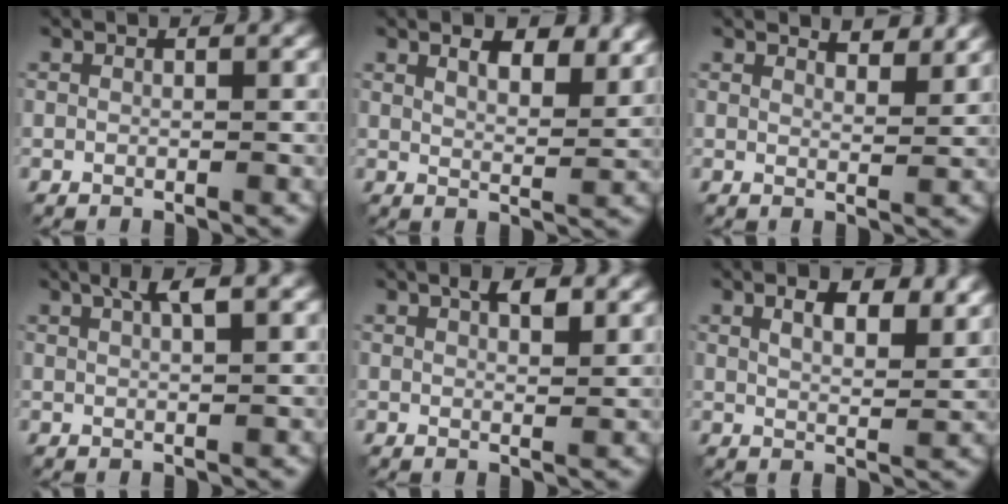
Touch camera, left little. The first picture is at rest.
{"total": 4.8, "force": [3.2, 1.7, 3.1], "torque": [-0.053, 0.000, 0.044]}
{"total": 2.6, "force": [2.4, 0.5, 1.0], "torque": [-0.015, -0.004, 0.033]}
{"total": 2.8, "force": [1.5, 0.4, 2.4], "torque": [-0.036, 0.008, 0.023]}
{"total": 2.7, "force": [1.5, 1.0, 2.0], "torque": [-0.029, 0.001, 0.025]}
{"total": 4.6, "force": [2.8, 1.7, 3.3], "torque": [-0.053, -0.002, 0.042]}